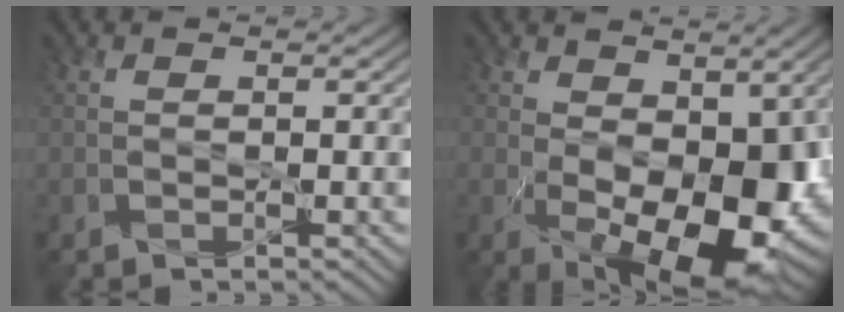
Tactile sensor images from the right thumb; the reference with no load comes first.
{"total": 13.3, "force": [-1.6, 7.5, 10.8], "torque": [-0.170, -0.027, -0.015]}